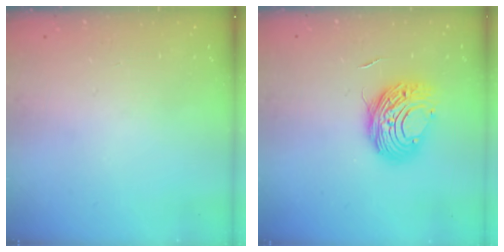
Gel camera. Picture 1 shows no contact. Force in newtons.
{"total": 10.0, "press": 10.0, "slide": 0.8}